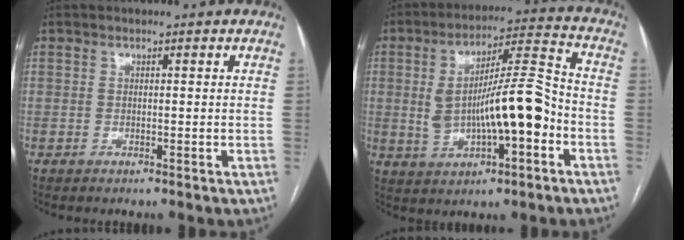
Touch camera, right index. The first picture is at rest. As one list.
[{"total": 13.9, "force": [-1.9, 3.4, 13.3], "torque": [-0.235, 0.024, -0.024]}]